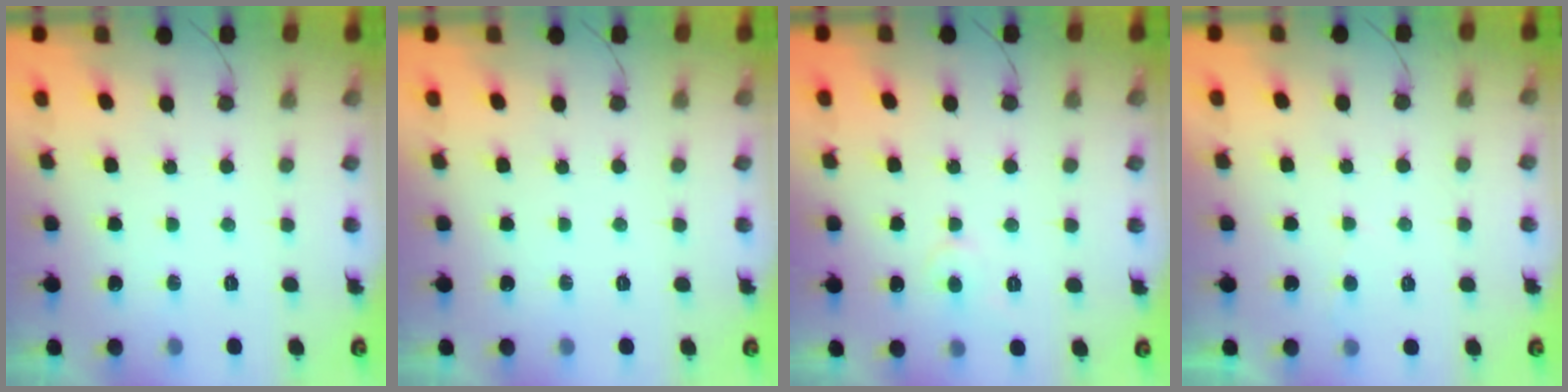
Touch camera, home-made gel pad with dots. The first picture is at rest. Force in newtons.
{"total": 0.0}
{"total": 3.5, "press": 3.5, "slide": 0.3}
{"total": 2.1, "press": 2.1, "slide": 0.2}